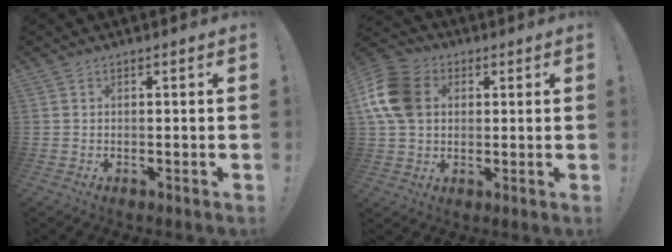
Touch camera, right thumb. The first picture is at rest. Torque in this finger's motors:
{"motor_torque": [0.99, 1.00, 0.35, 0.27, 0.32]}